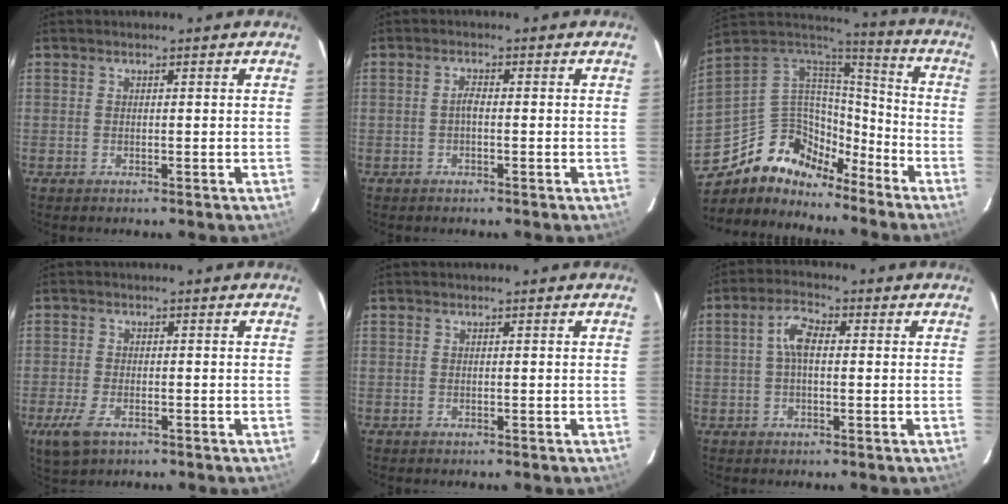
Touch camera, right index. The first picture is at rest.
{"total": 1.3, "force": [-0.4, 0.4, 1.1], "torque": [-0.022, 0.007, -0.010]}
{"total": 15.5, "force": [-11.4, 8.7, 5.9], "torque": [-0.130, 0.026, -0.208]}
{"total": 5.4, "force": [-2.9, 2.7, 3.6], "torque": [-0.093, -0.013, -0.054]}
{"total": 0.0}
{"total": 4.7, "force": [0.3, 2.2, 4.2], "torque": [-0.083, 0.015, 0.005]}